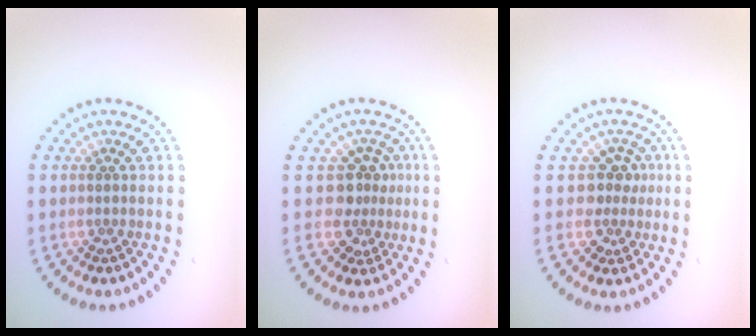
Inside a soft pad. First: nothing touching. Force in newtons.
{"total": 2.7, "press": 2.1, "slide": 1.8}
{"total": 2.5, "press": 1.9, "slide": 1.6}